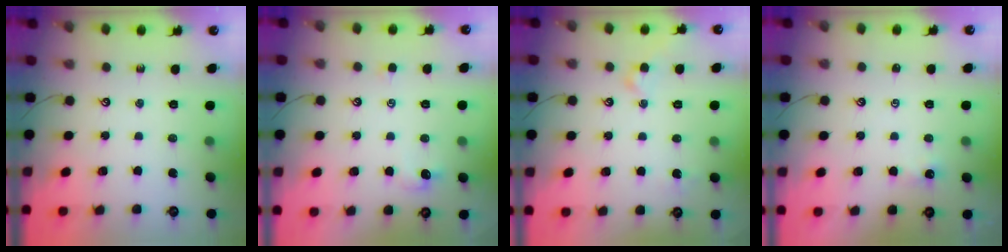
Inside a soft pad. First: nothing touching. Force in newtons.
{"total": 0.8, "press": 0.4, "slide": 0.7}
{"total": 1.1, "press": 1.1, "slide": 0.4}
{"total": 0.9, "press": 0.8, "slide": 0.3}